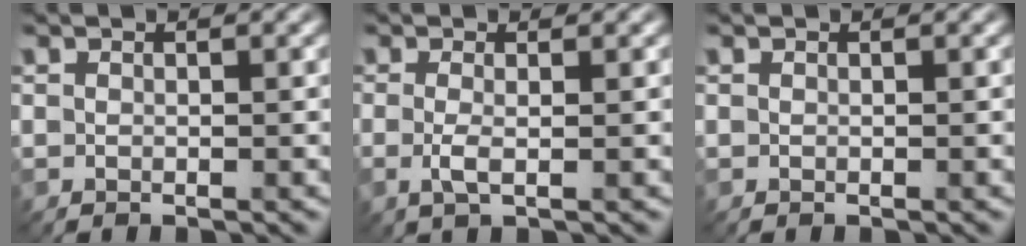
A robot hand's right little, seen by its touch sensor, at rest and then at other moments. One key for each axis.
{"total": 1.8, "fx": -0.2, "fy": 0.4, "fz": 1.7, "tx": -0.038, "ty": -0.004, "tz": -0.007}
{"total": 0.0}